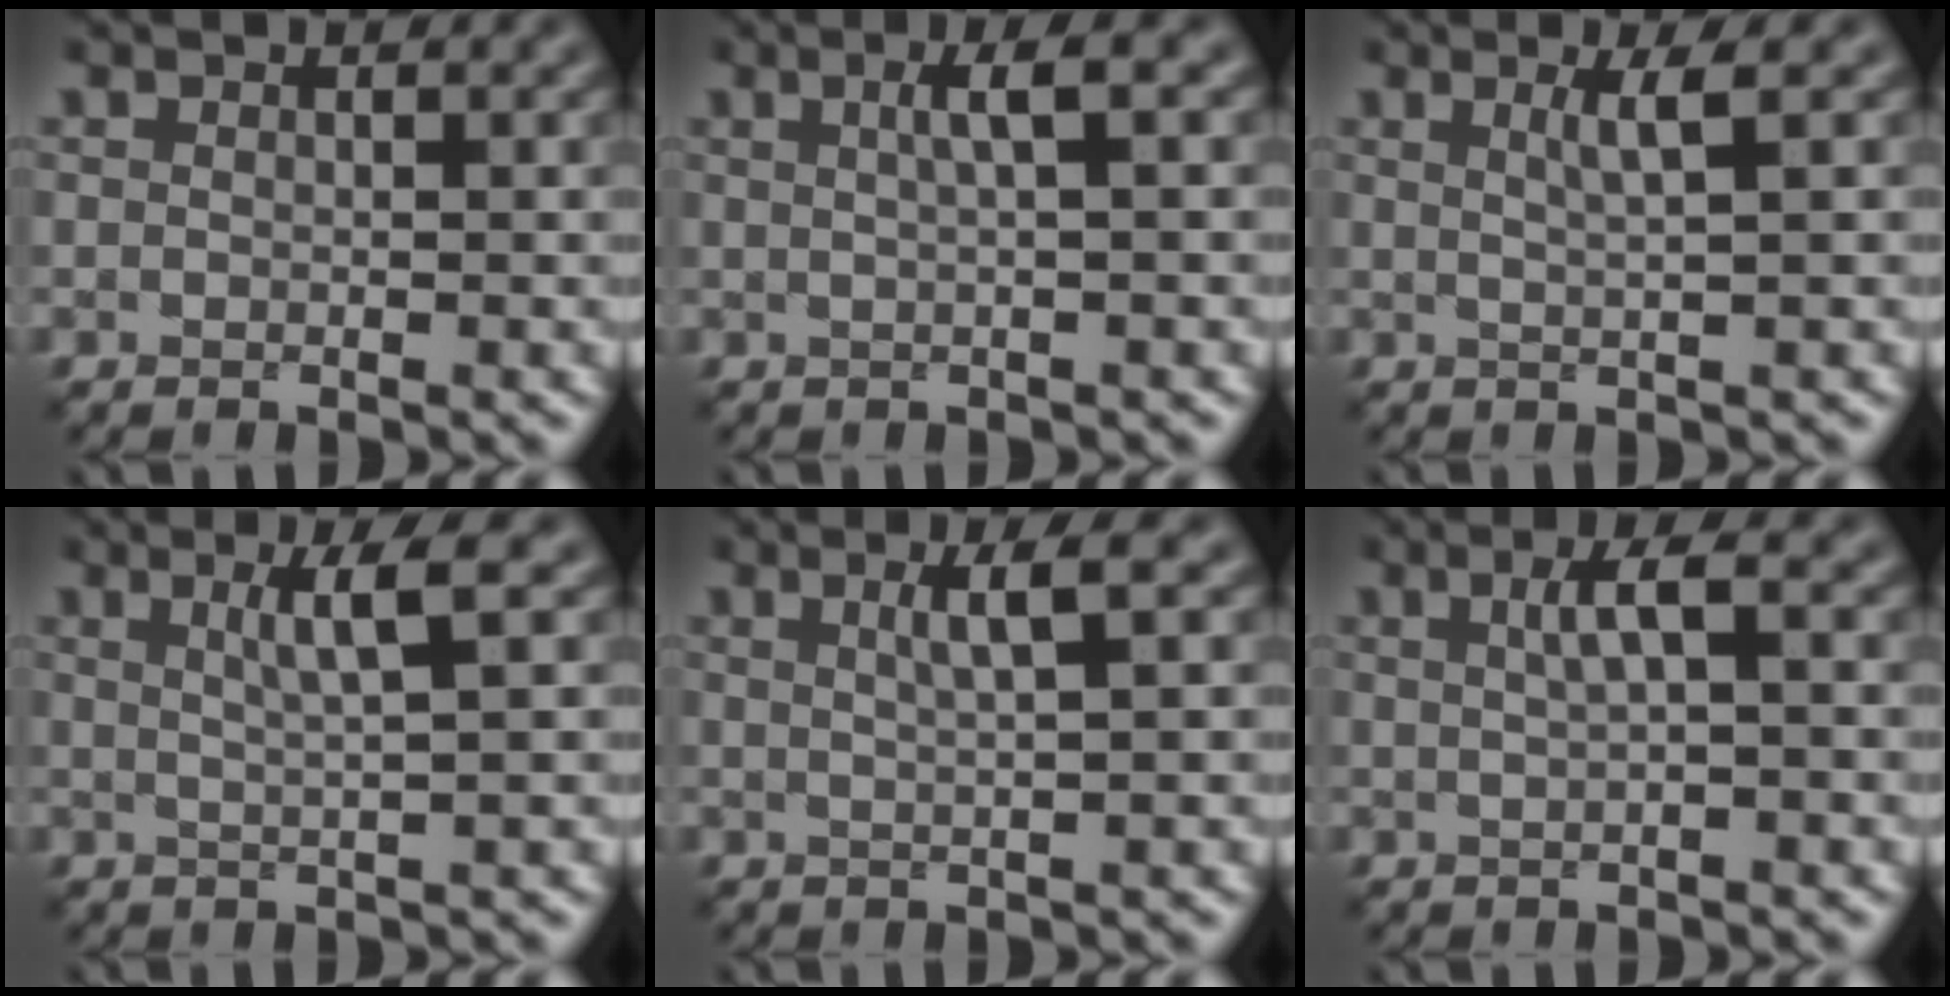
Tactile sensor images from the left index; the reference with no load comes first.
{"total": 2.8, "force": [0.7, 0.5, 2.6], "torque": [-0.039, 0.011, 0.008]}
{"total": 2.2, "force": [0.8, 0.4, 2.0], "torque": [-0.031, 0.002, 0.009]}
{"total": 3.2, "force": [1.2, 0.4, 3.0], "torque": [-0.043, 0.005, 0.017]}
{"total": 2.8, "force": [1.0, 0.5, 2.6], "torque": [-0.035, 0.009, 0.012]}
{"total": 2.6, "force": [0.7, 0.5, 2.4], "torque": [-0.042, 0.010, 0.009]}